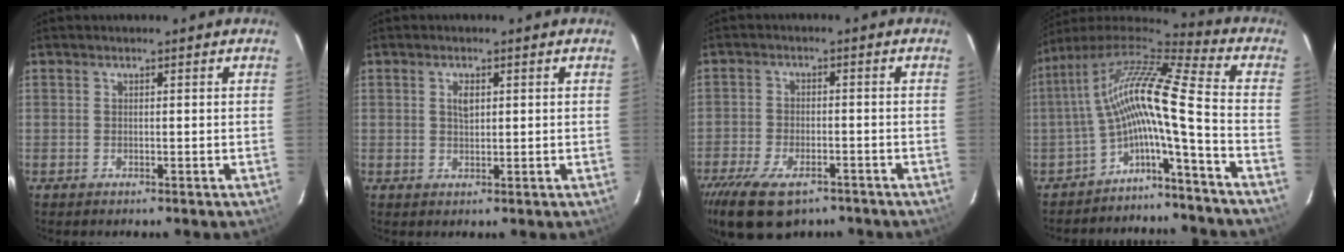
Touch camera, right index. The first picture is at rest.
{"total": 2.6, "force": [0.5, 1.3, 2.2], "torque": [-0.043, 0.004, 0.010]}
{"total": 12.9, "force": [-9.0, 5.8, 7.2], "torque": [-0.166, -0.031, -0.151]}
{"total": 11.9, "force": [-4.0, -1.3, 11.1], "torque": [-0.190, -0.002, -0.083]}